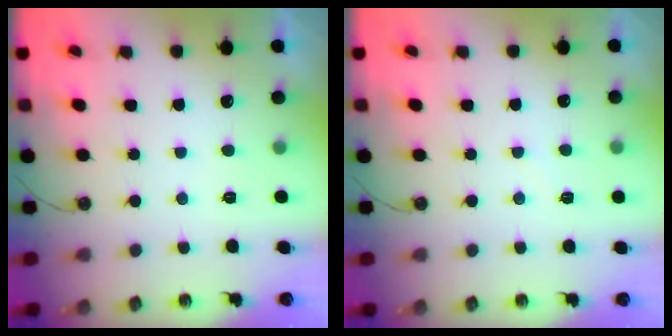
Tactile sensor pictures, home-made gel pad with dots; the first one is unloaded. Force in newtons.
{"total": 2.7, "press": 2.6, "slide": 0.4}